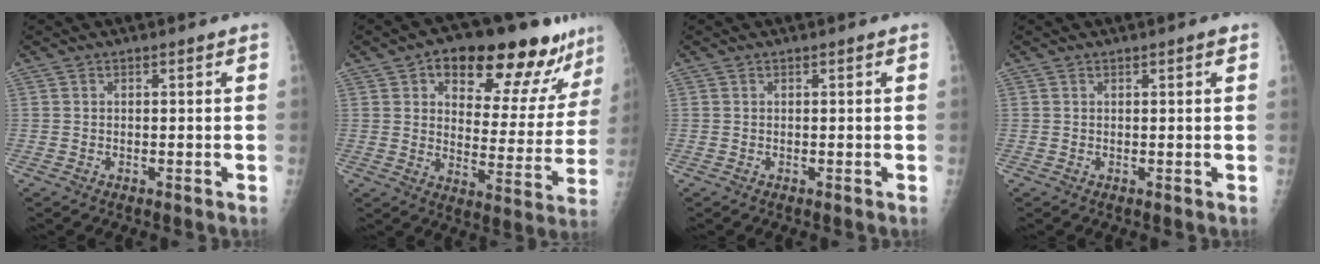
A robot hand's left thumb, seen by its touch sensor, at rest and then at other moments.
{"total": 20.9, "force": [13.5, 8.9, 13.1], "torque": [-0.126, -0.045, 0.187]}
{"total": 0.0}
{"total": 0.9, "force": [0.5, 0.2, 0.7], "torque": [-0.010, -0.001, 0.007]}